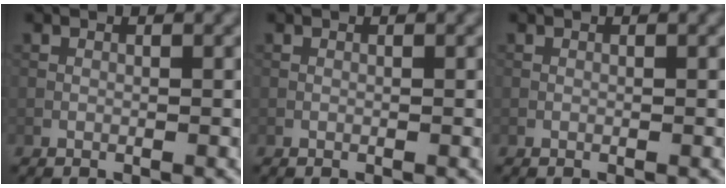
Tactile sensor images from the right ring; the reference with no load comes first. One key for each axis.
{"total": 0.0}
{"total": 0.0}